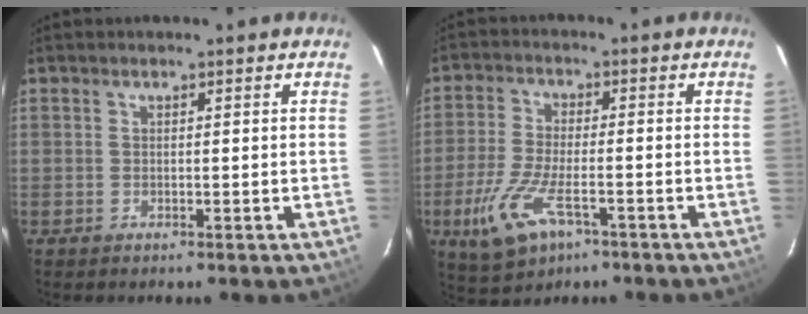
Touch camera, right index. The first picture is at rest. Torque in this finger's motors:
{"motor_torque": [1.05, -0.60, 0.39, 0.09]}